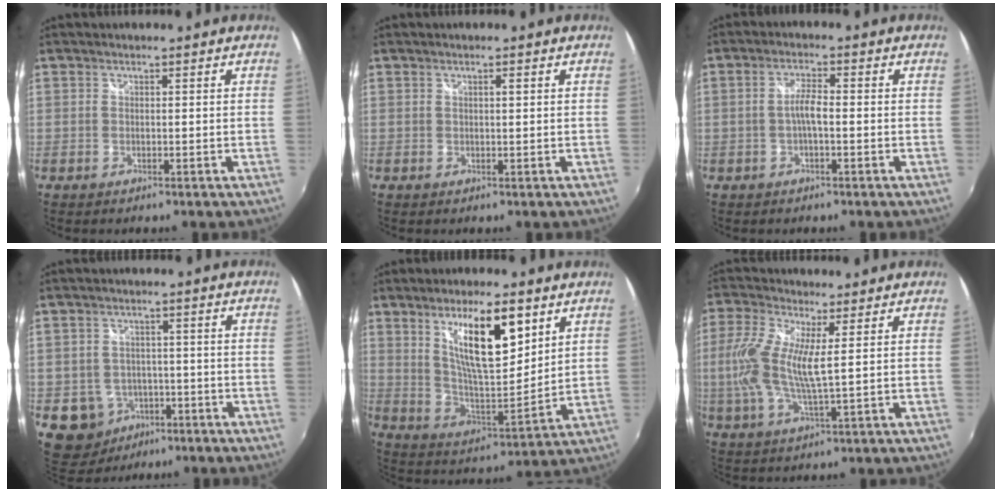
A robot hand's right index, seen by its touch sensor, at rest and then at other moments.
{"total": 0.8, "force": [0.4, 0.0, 0.7], "torque": [-0.010, 0.005, 0.009]}
{"total": 3.1, "force": [-0.7, 0.6, 3.0], "torque": [-0.059, 0.007, -0.014]}
{"total": 8.6, "force": [-3.2, 7.7, 2.1], "torque": [-0.074, 0.018, -0.032]}
{"total": 15.7, "force": [7.6, 4.7, 12.9], "torque": [-0.214, 0.001, 0.146]}
{"total": 10.2, "force": [1.5, 2.0, 9.9], "torque": [-0.215, 0.001, 0.029]}